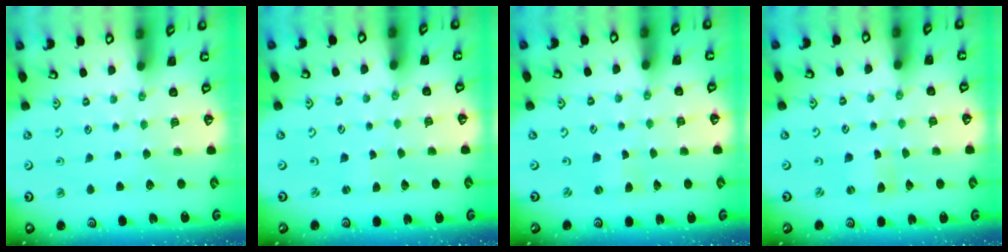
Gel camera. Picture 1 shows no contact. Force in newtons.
{"total": 0.9, "press": 0.8, "slide": 0.1}
{"total": 1.0, "press": 1.0, "slide": 0.3}
{"total": 0.0}